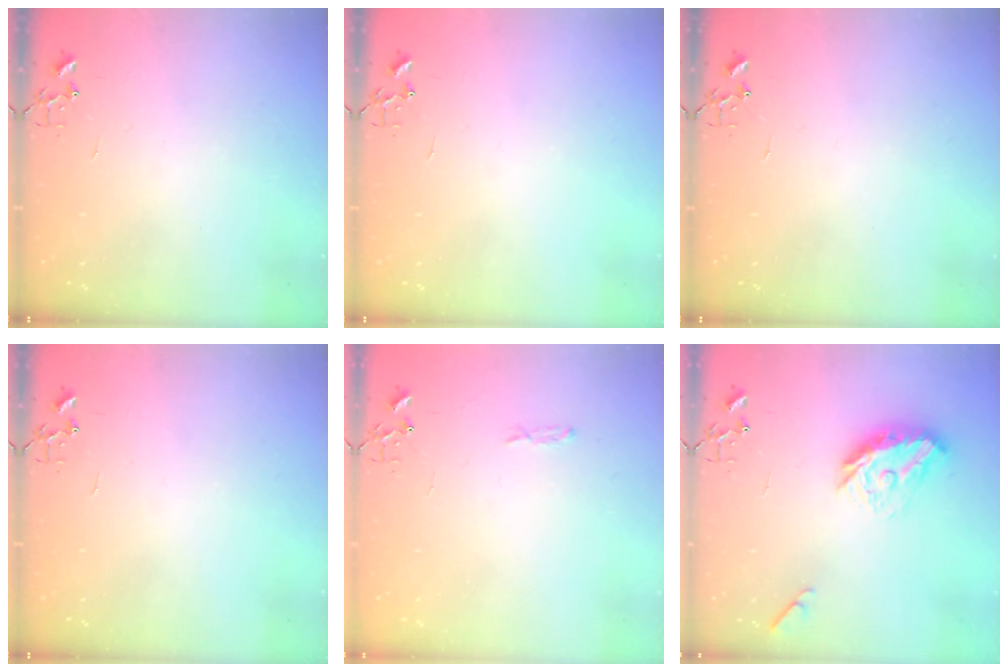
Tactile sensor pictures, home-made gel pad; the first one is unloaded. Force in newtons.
{"total": 0.0}
{"total": 0.0}
{"total": 0.0}
{"total": 3.3, "press": 3.3, "slide": 0.4}
{"total": 13.5, "press": 13.4, "slide": 0.7}